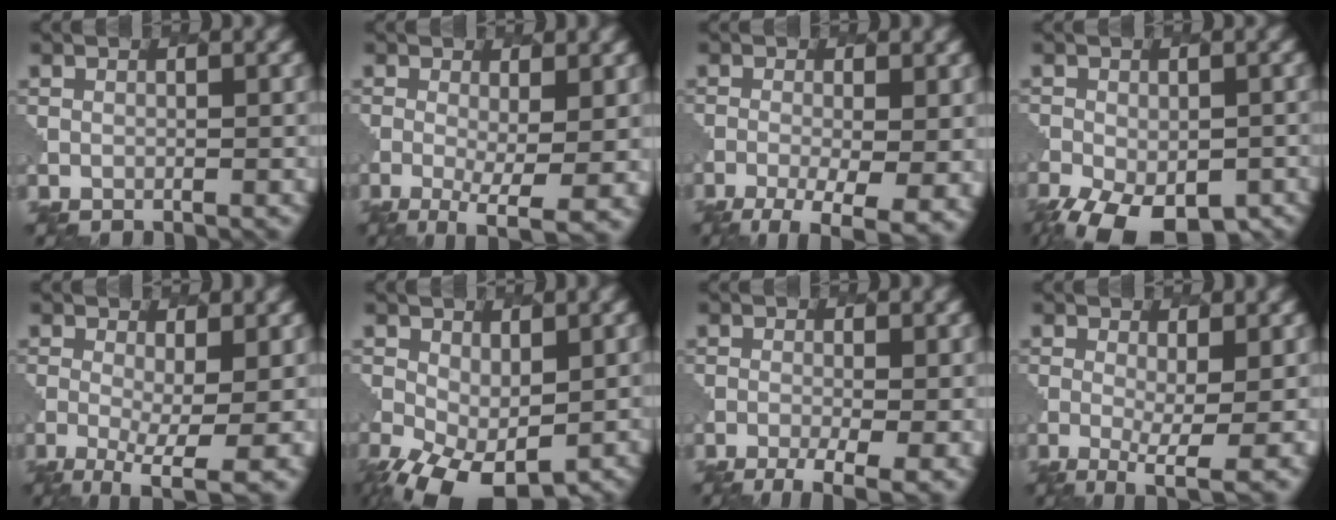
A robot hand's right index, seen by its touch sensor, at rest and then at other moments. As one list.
[{"total": 5.6, "force": [-1.2, 1.5, 5.2], "torque": [-0.097, -0.011, -0.016]}, {"total": 7.4, "force": [-3.4, 2.6, 6.1], "torque": [-0.105, -0.023, -0.046]}, {"total": 10.8, "force": [-7.0, 5.2, 6.4], "torque": [-0.115, -0.041, -0.097]}, {"total": 6.9, "force": [-1.7, 2.1, 6.4], "torque": [-0.112, -0.015, -0.023]}, {"total": 7.0, "force": [-2.2, 4.0, 5.3], "torque": [-0.125, -0.026, -0.030]}, {"total": 5.4, "force": [-2.5, 1.7, 4.5], "torque": [-0.078, -0.012, -0.034]}, {"total": 5.3, "force": [-0.7, 1.3, 5.1], "torque": [-0.091, -0.014, -0.010]}]